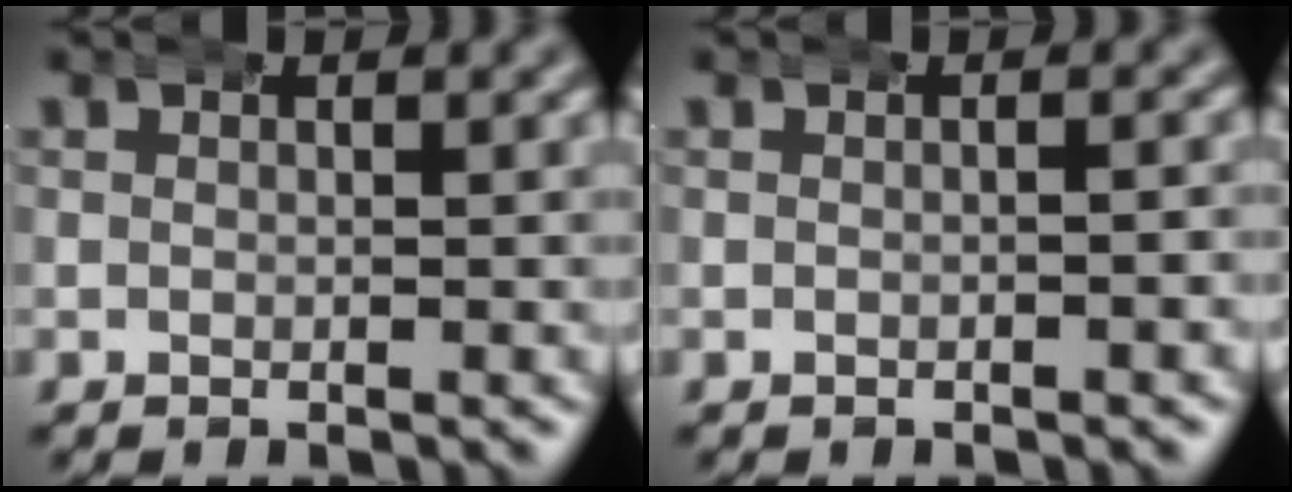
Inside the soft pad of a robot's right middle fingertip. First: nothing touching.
{"total": 0.7, "force": [-0.6, 0.1, 0.4], "torque": [-0.007, 0.002, -0.009]}